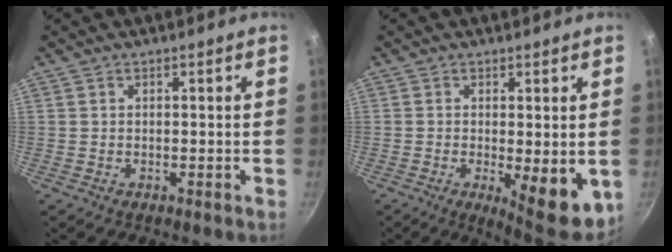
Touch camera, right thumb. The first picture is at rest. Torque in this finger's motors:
{"motor_torque": [-0.31, 0.58, 0.25, 0.25, 0.06]}